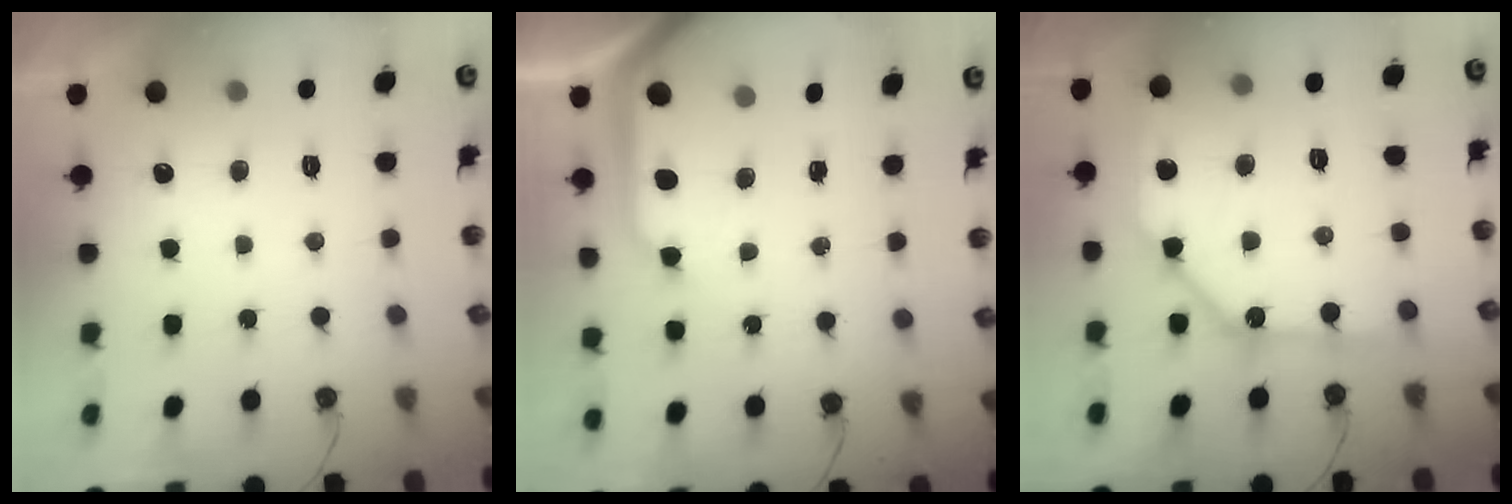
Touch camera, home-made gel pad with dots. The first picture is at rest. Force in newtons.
{"total": 10.8, "press": 10.8, "slide": 1.2}
{"total": 14.9, "press": 14.8, "slide": 1.1}